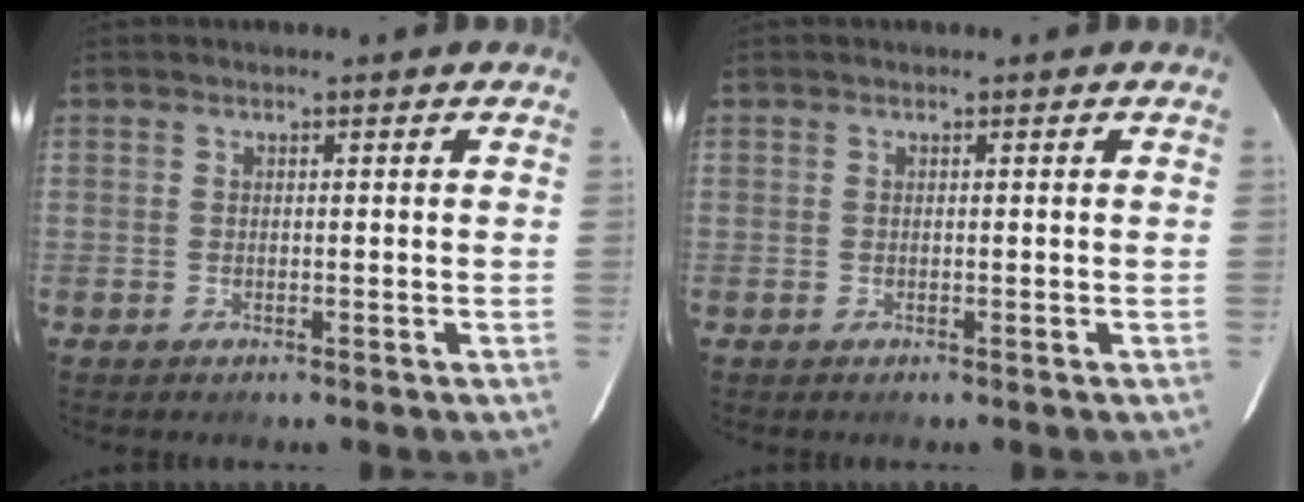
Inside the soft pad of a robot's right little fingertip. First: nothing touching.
{"total": 0.0}